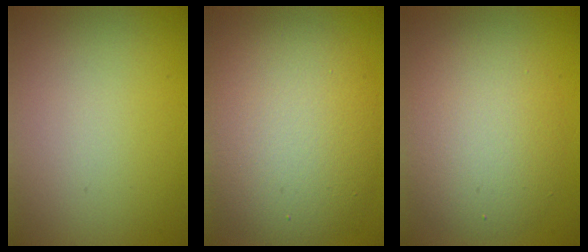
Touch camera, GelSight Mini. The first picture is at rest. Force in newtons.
{"total": 9.4, "press": 9.4, "slide": 0.5}
{"total": 5.6, "press": 5.6, "slide": 0.2}